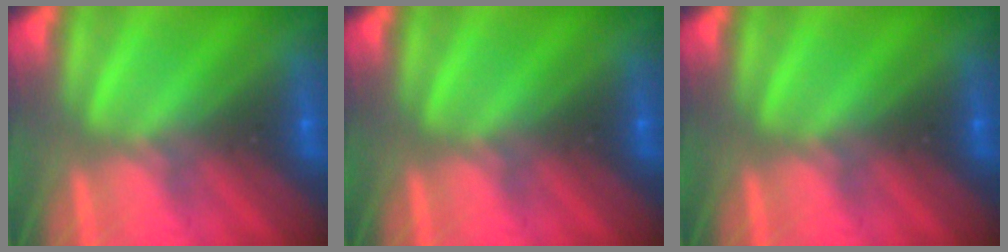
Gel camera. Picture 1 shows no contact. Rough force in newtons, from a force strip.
{"total": 0.0}
{"total": 0.0}